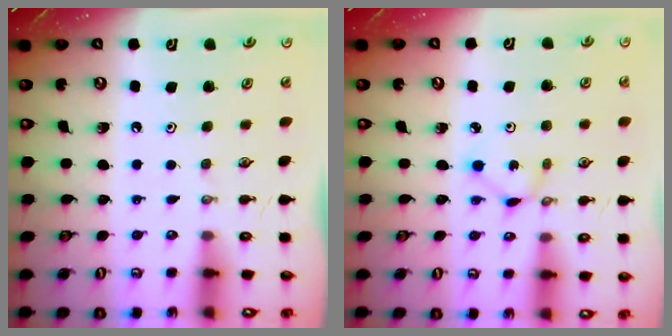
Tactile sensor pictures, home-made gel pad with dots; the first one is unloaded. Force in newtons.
{"total": 1.6, "press": 1.6, "slide": 0.2}